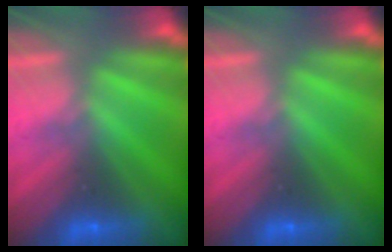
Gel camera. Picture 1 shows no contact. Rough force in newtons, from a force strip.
{"total": 0.0}